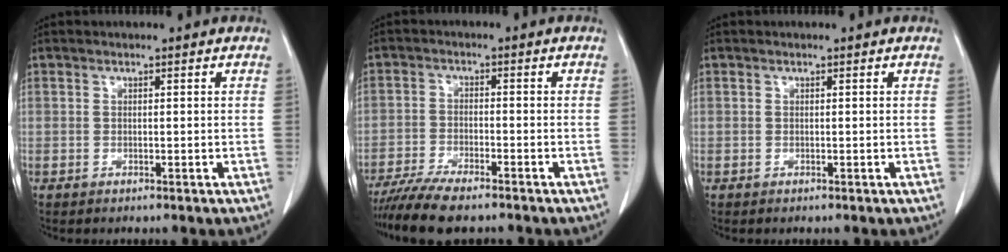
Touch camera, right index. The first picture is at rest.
{"total": 8.5, "force": [-7.1, 1.2, 4.5], "torque": [-0.073, -0.020, -0.119]}
{"total": 0.0}